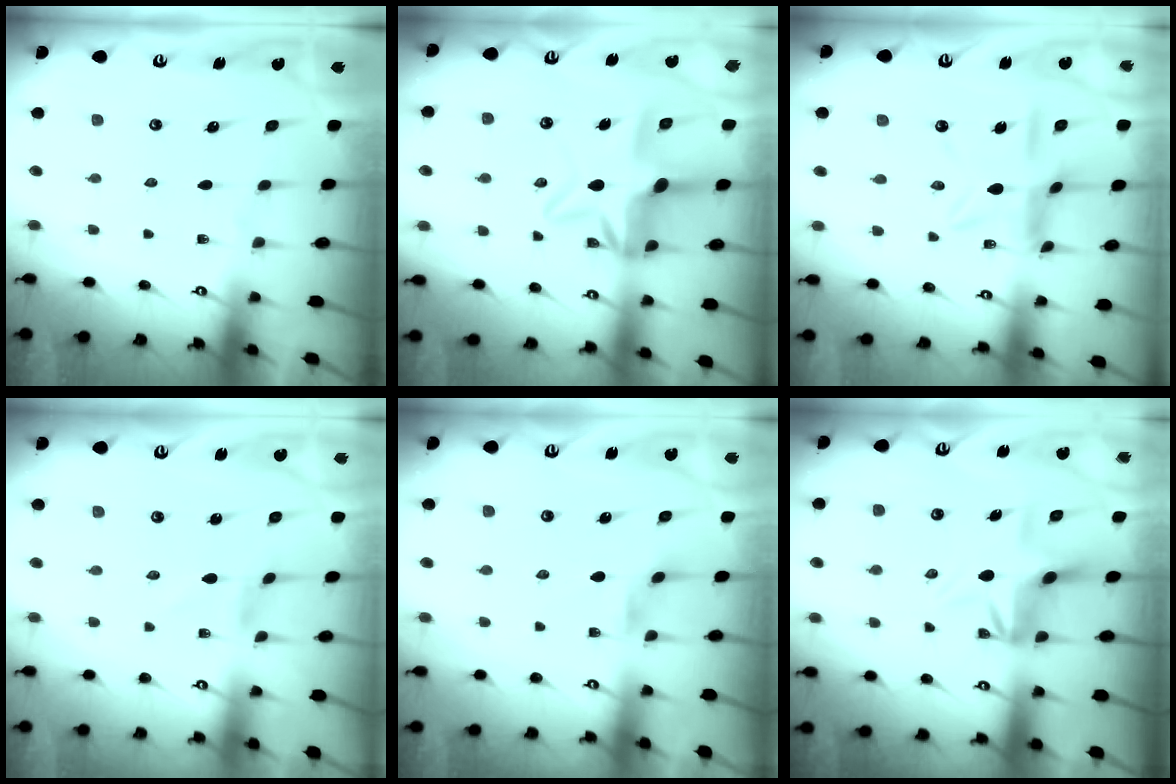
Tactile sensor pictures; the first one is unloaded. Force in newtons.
{"total": 10.8, "press": 10.6, "slide": 2.0}
{"total": 10.6, "press": 10.5, "slide": 0.9}
{"total": 0.8, "press": 0.8, "slide": 0.1}
{"total": 1.7, "press": 1.7, "slide": 0.4}
{"total": 6.0, "press": 5.9, "slide": 0.9}